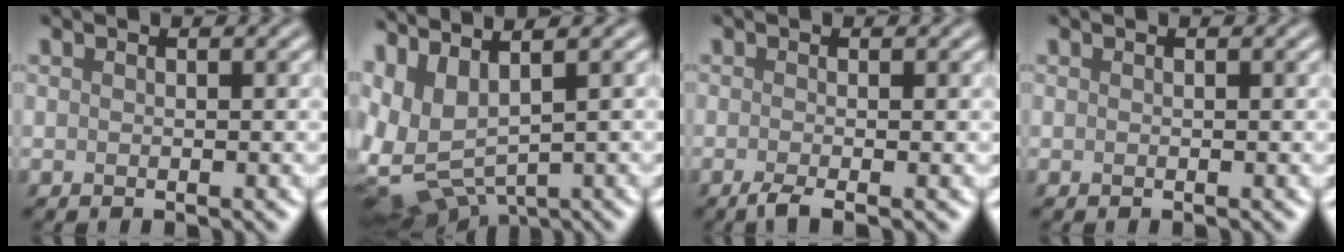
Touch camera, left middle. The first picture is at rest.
{"total": 6.7, "force": [0.8, 3.5, 5.6], "torque": [-0.132, -0.012, 0.028]}
{"total": 1.9, "force": [-1.0, 0.4, 1.6], "torque": [-0.025, -0.005, -0.026]}
{"total": 0.0}